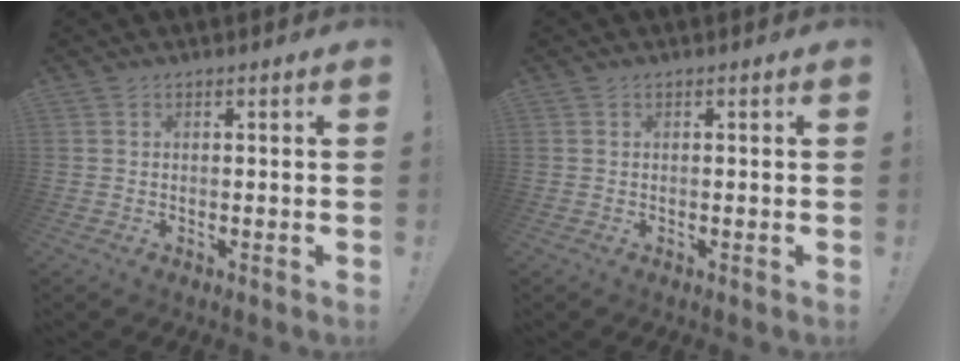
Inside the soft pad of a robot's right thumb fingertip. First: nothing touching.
{"total": 0.0}